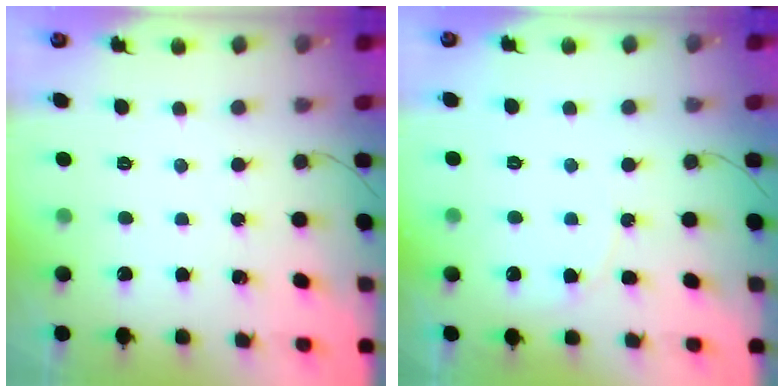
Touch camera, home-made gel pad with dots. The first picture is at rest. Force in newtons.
{"total": 6.5, "press": 6.5, "slide": 0.7}